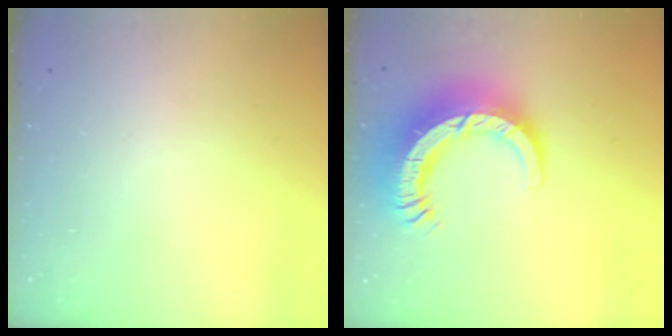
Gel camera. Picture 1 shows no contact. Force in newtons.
{"total": 15.0, "press": 14.9, "slide": 1.6}